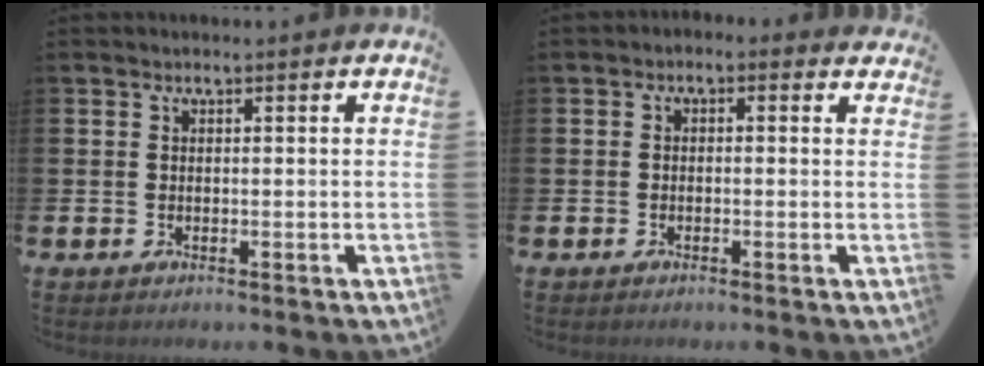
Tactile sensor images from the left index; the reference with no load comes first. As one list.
[{"total": 0.8, "force": [-0.6, 0.4, 0.2], "torque": [-0.008, 0.004, -0.014]}]